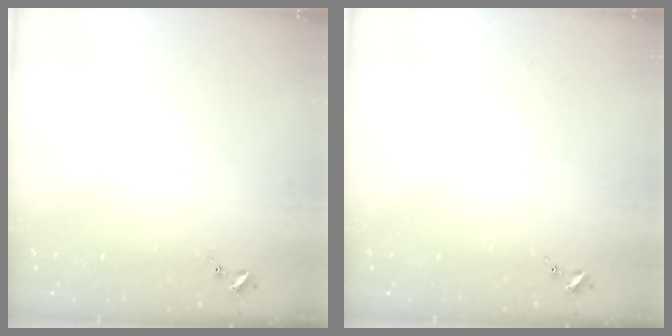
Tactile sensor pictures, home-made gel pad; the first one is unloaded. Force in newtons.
{"total": 0.0}